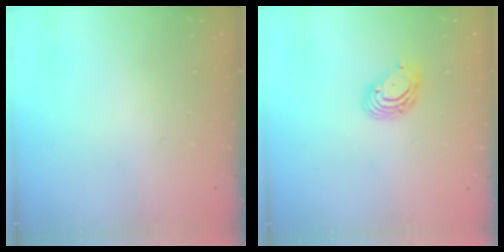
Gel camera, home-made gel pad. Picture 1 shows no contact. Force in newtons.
{"total": 6.5, "press": 6.5, "slide": 1.1}